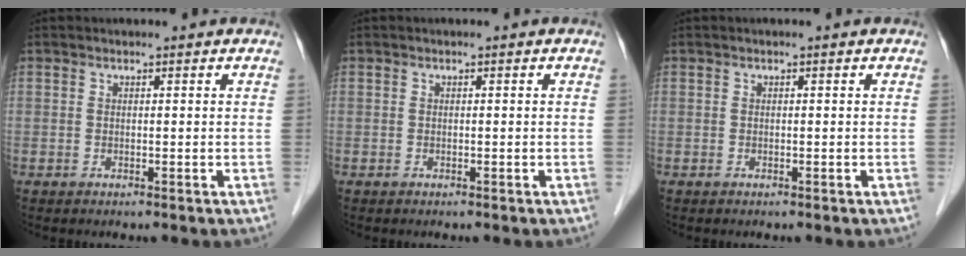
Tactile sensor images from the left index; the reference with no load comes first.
{"total": 0.0}
{"total": 0.0}